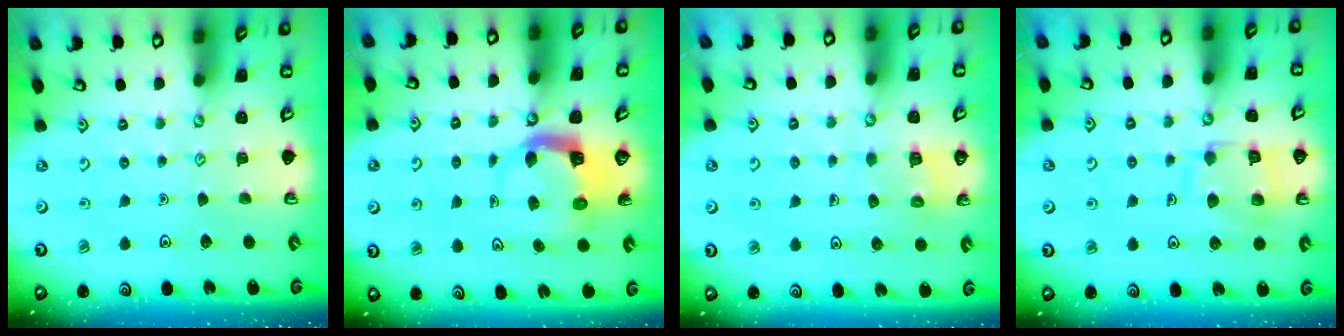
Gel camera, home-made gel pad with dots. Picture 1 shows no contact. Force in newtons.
{"total": 4.8, "press": 4.8, "slide": 0.5}
{"total": 5.5, "press": 5.5, "slide": 0.4}
{"total": 12.4, "press": 12.4, "slide": 1.2}